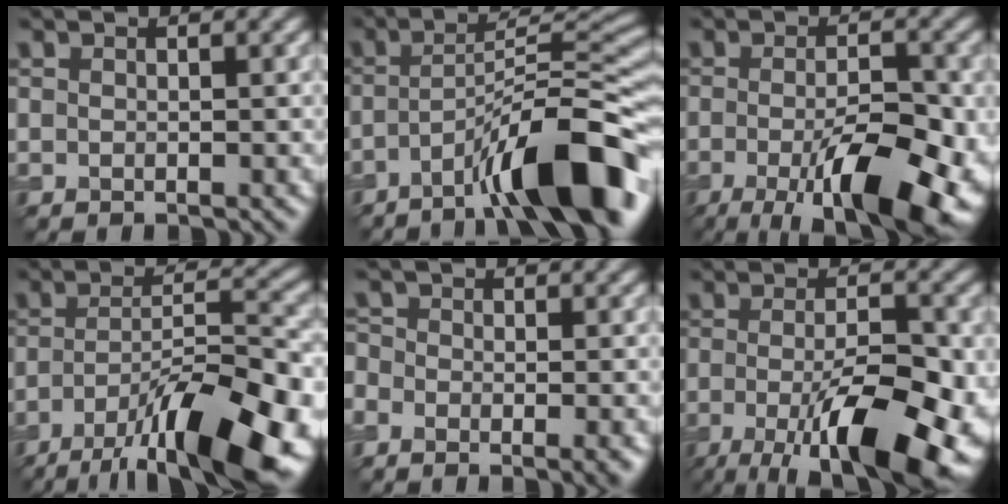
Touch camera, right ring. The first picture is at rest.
{"total": 11.0, "force": [-6.2, 2.0, 8.8], "torque": [-0.127, 0.025, -0.097]}
{"total": 11.5, "force": [-4.6, 3.7, 9.9], "torque": [-0.155, -0.018, -0.057]}
{"total": 13.4, "force": [-8.3, 3.7, 9.8], "torque": [-0.178, 0.007, -0.125]}
{"total": 5.0, "force": [-3.8, 2.0, 2.5], "torque": [-0.035, -0.005, -0.049]}
{"total": 12.9, "force": [-4.8, 4.3, 11.1], "torque": [-0.172, -0.021, -0.063]}